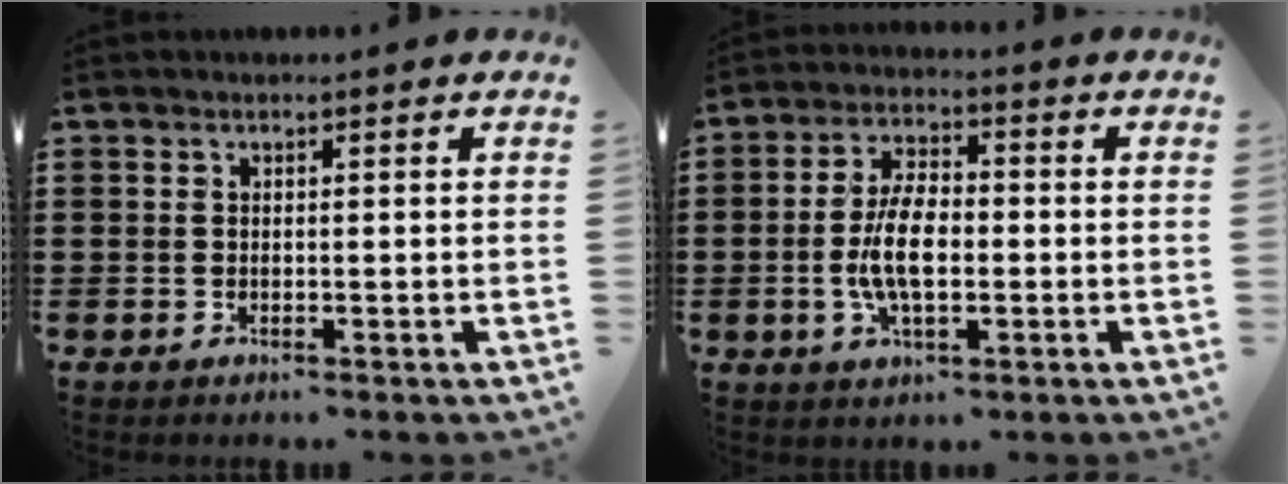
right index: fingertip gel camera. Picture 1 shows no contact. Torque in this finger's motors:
{"motor_torque": [2.14, 0.00, 0.99, 0.21]}